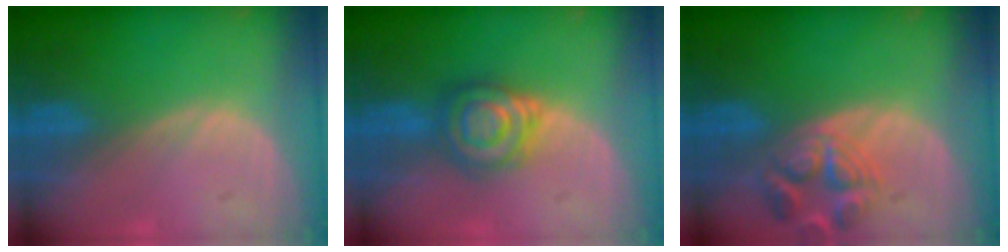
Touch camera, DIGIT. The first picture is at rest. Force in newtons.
{"total": 6.3, "press": 6.3, "slide": 0.5}
{"total": 6.9, "press": 6.3, "slide": 2.8}